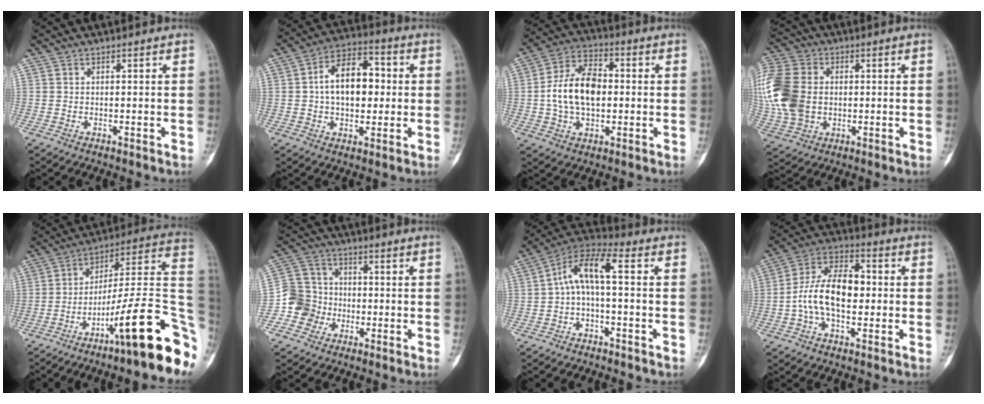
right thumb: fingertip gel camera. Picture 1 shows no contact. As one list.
[{"total": 13.0, "force": [0.9, 8.1, 10.2], "torque": [-0.132, 0.023, 0.007]}, {"total": 13.4, "force": [0.0, 8.4, 10.5], "torque": [-0.180, 0.021, -0.005]}, {"total": 19.3, "force": [0.8, 14.6, 12.6], "torque": [-0.307, 0.012, 0.024]}, {"total": 24.3, "force": [-10.0, 4.4, 21.6], "torque": [-0.246, 0.068, -0.149]}, {"total": 8.2, "force": [-2.8, 7.5, 1.4], "torque": [0.005, 0.030, -0.060]}, {"total": 8.7, "force": [-0.2, 3.1, 8.1], "torque": [-0.155, 0.049, -0.013]}, {"total": 13.2, "force": [-1.0, 7.6, 10.8], "torque": [-0.190, 0.038, -0.024]}]